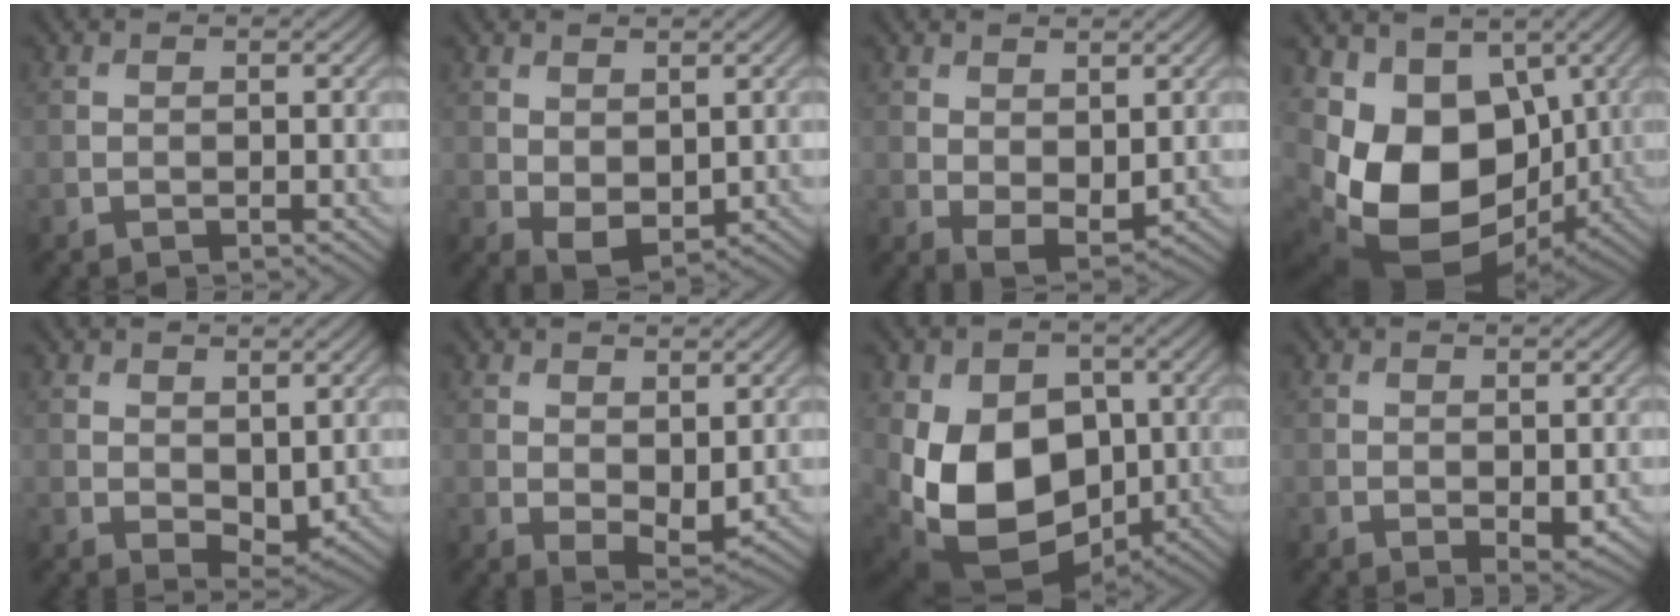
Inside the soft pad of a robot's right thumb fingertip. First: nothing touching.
{"total": 3.4, "force": [0.8, 2.2, 2.4], "torque": [-0.053, -0.009, 0.023]}
{"total": 3.7, "force": [0.9, 2.3, 2.8], "torque": [-0.056, -0.010, 0.023]}
{"total": 15.5, "force": [-0.8, 11.4, 10.5], "torque": [-0.226, -0.039, -0.001]}
{"total": 4.0, "force": [1.1, 2.4, 3.0], "torque": [-0.056, -0.010, 0.025]}
{"total": 4.1, "force": [1.0, 2.3, 3.2], "torque": [-0.060, -0.011, 0.024]}
{"total": 14.2, "force": [-2.0, 10.3, 9.6], "torque": [-0.183, -0.027, -0.036]}
{"total": 2.1, "force": [0.0, 1.1, 1.8], "torque": [-0.028, -0.009, 0.009]}